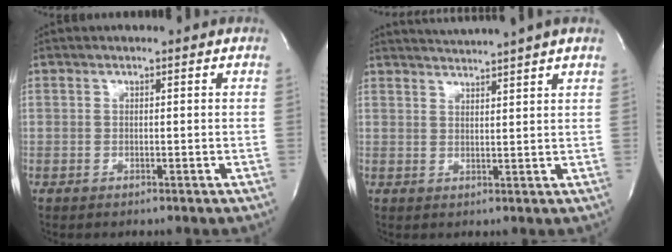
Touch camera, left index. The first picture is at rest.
{"total": 6.2, "force": [5.6, -1.9, 2.0], "torque": [-0.033, 0.001, 0.080]}